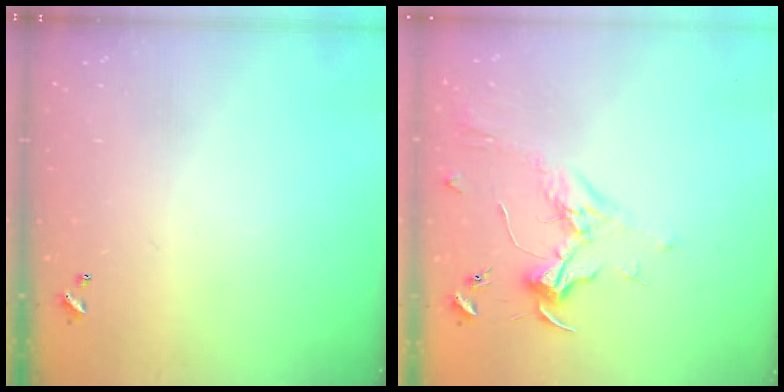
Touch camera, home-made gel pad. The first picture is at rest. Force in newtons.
{"total": 1.8, "press": 1.7, "slide": 0.7}